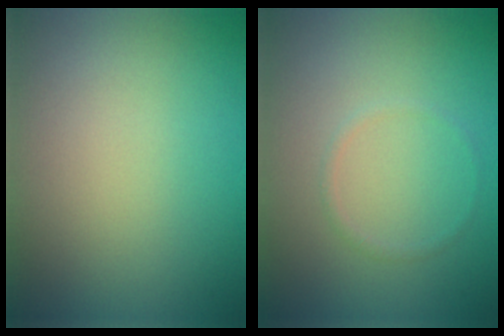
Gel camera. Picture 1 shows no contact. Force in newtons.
{"total": 0.6, "press": 0.6, "slide": 0.1}